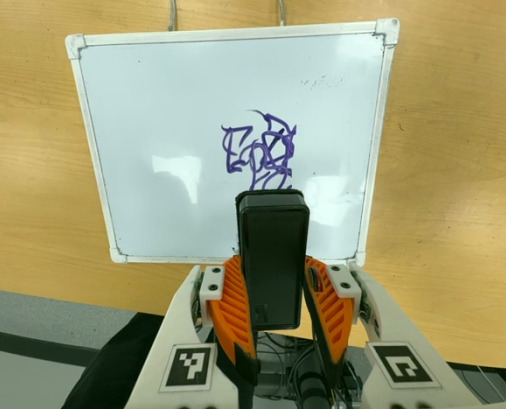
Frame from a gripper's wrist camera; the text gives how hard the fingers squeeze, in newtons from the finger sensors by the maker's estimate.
{"total": 8.1, "left": 7.1, "right": 9.1}